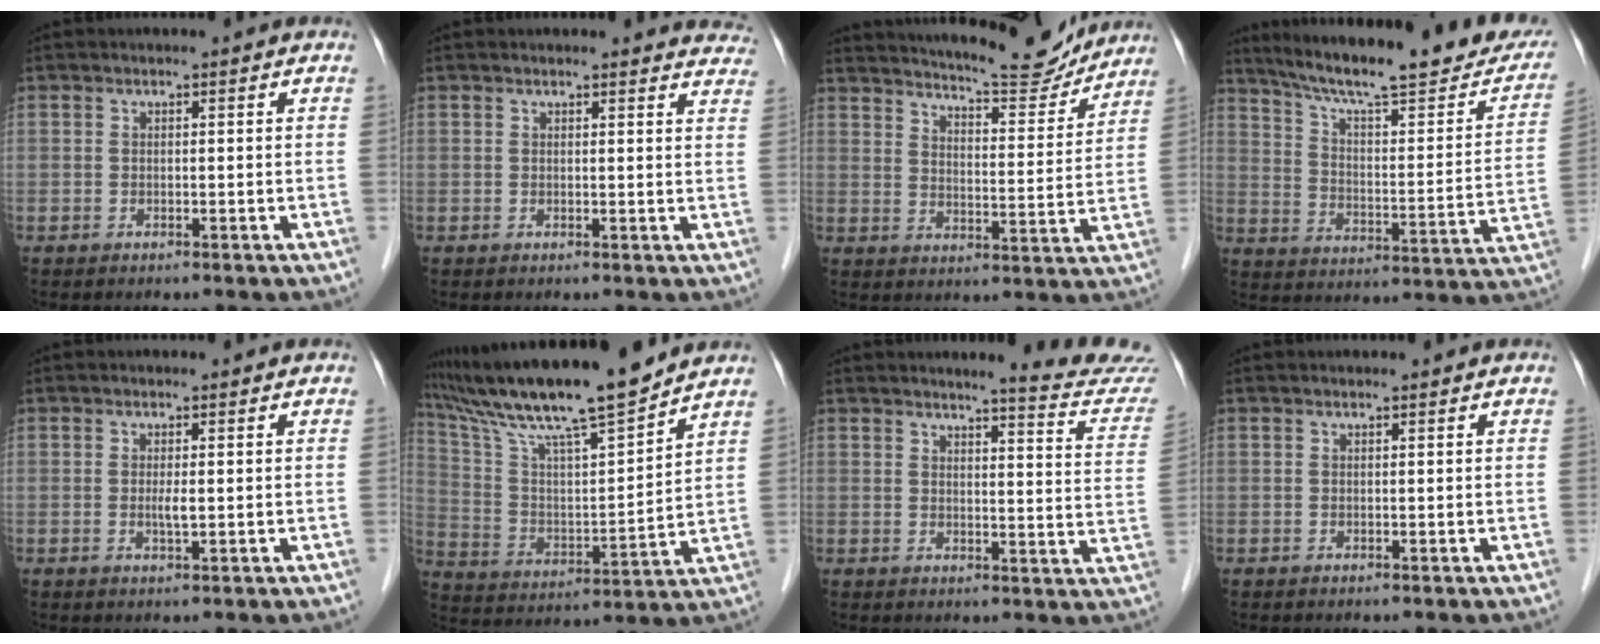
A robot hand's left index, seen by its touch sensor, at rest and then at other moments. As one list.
[{"total": 8.3, "force": [8.0, 1.9, 0.9], "torque": [0.027, -0.012, 0.051]}, {"total": 15.4, "force": [14.4, 1.9, 5.1], "torque": [-0.080, -0.014, 0.196]}, {"total": 25.5, "force": [21.4, 3.8, 13.3], "torque": [-0.202, -0.024, 0.289]}, {"total": 1.5, "force": [0.1, 0.2, 1.5], "torque": [-0.032, -0.002, 0.000]}, {"total": 18.7, "force": [15.9, 0.2, 9.7], "torque": [-0.179, 0.008, 0.277]}, {"total": 11.0, "force": [10.8, -0.7, 2.0], "torque": [-0.020, -0.073, 0.107]}, {"total": 0.5, "force": [0.5, 0.0, 0.1], "torque": [-0.006, 0.004, 0.008]}]